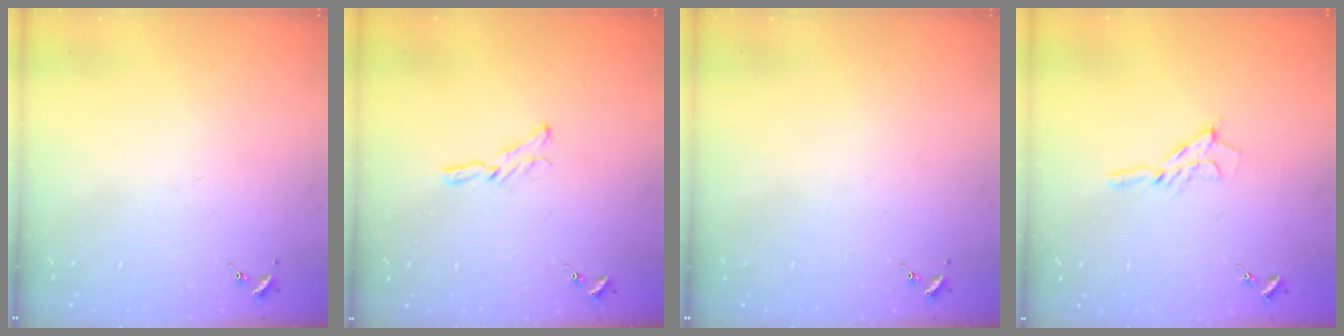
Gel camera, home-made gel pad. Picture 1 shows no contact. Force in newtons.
{"total": 5.6, "press": 5.6, "slide": 0.5}
{"total": 0.0}
{"total": 6.5, "press": 6.5, "slide": 0.7}